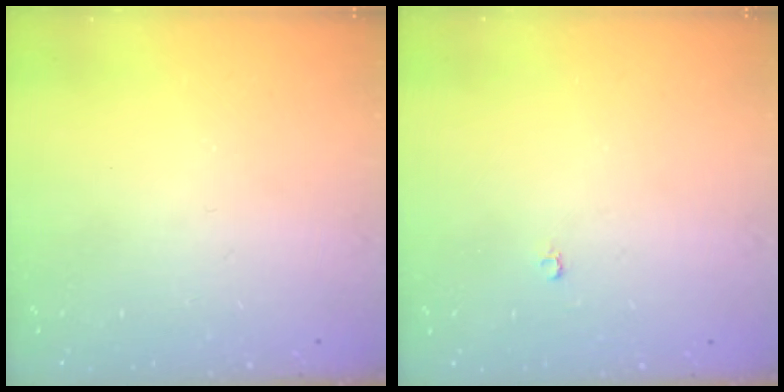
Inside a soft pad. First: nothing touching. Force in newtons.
{"total": 2.0, "press": 2.0, "slide": 0.4}